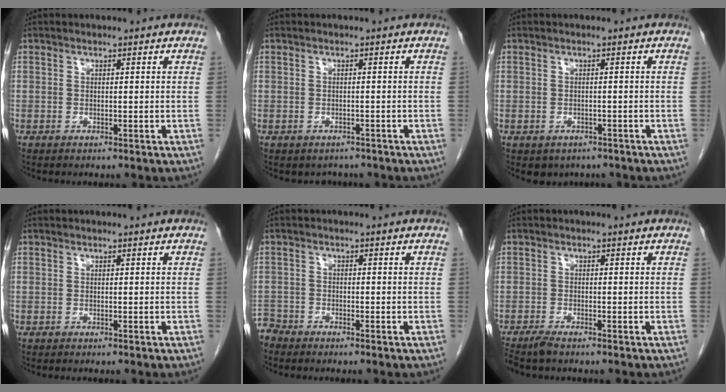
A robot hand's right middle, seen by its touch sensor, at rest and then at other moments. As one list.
[{"total": 2.3, "force": [-1.9, 1.3, 0.1], "torque": [-0.004, 0.003, -0.026]}, {"total": 3.2, "force": [-2.3, 2.0, 0.6], "torque": [-0.003, 0.004, -0.028]}, {"total": 0.0}, {"total": 2.5, "force": [-2.4, 0.4, -0.4], "torque": [0.012, -0.006, -0.047]}, {"total": 2.8, "force": [-2.4, 0.3, 1.4], "torque": [-0.028, -0.008, -0.042]}]